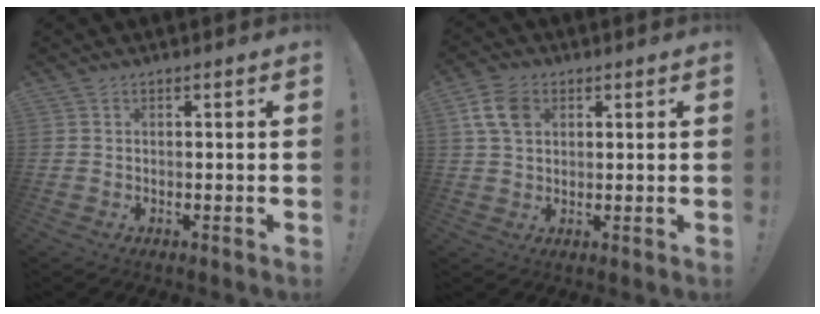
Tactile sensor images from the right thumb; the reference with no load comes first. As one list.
[{"total": 8.8, "force": [3.0, 6.1, 5.5], "torque": [-0.106, 0.003, 0.061]}]